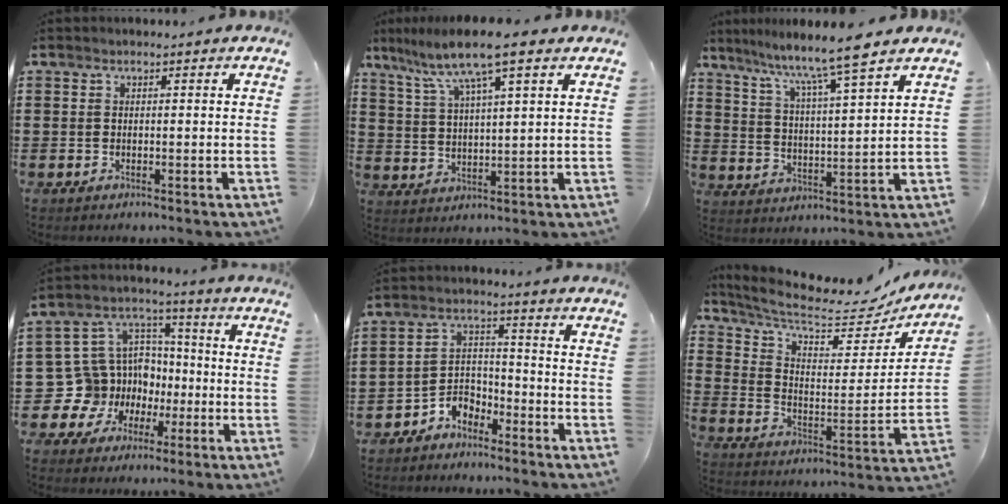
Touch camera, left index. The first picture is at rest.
{"total": 8.9, "force": [6.2, 0.8, 6.4], "torque": [-0.141, -0.017, 0.105]}
{"total": 7.5, "force": [6.3, -0.5, 4.0], "torque": [-0.101, -0.039, 0.102]}
{"total": 12.9, "force": [-3.9, 11.9, 3.1], "torque": [-0.126, -0.001, -0.049]}
{"total": 4.9, "force": [-4.4, 2.1, 0.7], "torque": [-0.017, 0.013, -0.089]}
{"total": 7.8, "force": [6.8, 1.4, 3.4], "torque": [-0.098, -0.049, 0.115]}